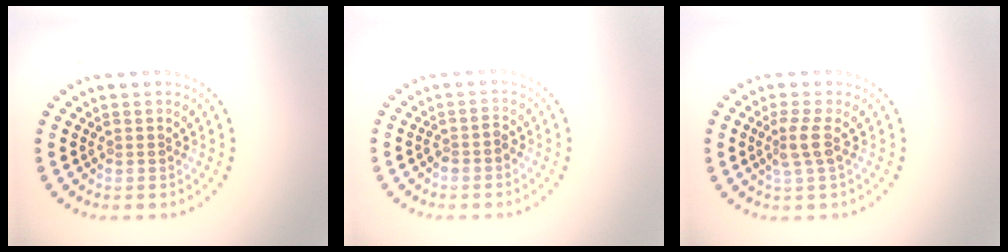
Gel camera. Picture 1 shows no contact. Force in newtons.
{"total": 1.2, "press": 1.0, "slide": 0.6}
{"total": 2.1, "press": 1.6, "slide": 1.5}